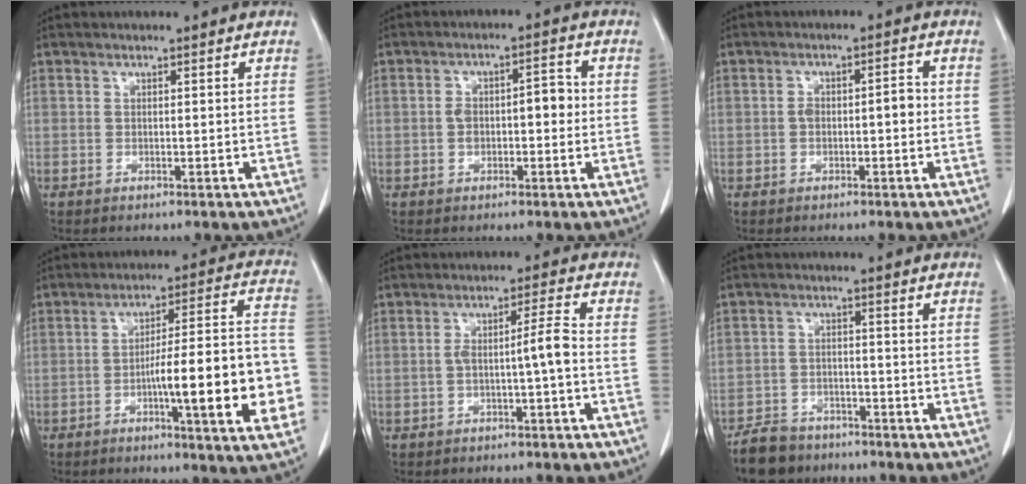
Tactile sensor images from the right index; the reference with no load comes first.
{"total": 5.3, "force": [-0.4, 2.6, 4.6], "torque": [-0.083, 0.026, -0.006]}
{"total": 3.7, "force": [-0.4, 1.6, 3.3], "torque": [-0.055, 0.018, -0.004]}
{"total": 17.6, "force": [-4.8, 1.5, 16.8], "torque": [-0.195, 0.021, -0.063]}
{"total": 4.3, "force": [-1.1, -0.3, 4.1], "torque": [-0.070, 0.017, -0.014]}
{"total": 7.2, "force": [-5.9, 3.7, 1.6], "torque": [-0.038, -0.005, -0.099]}